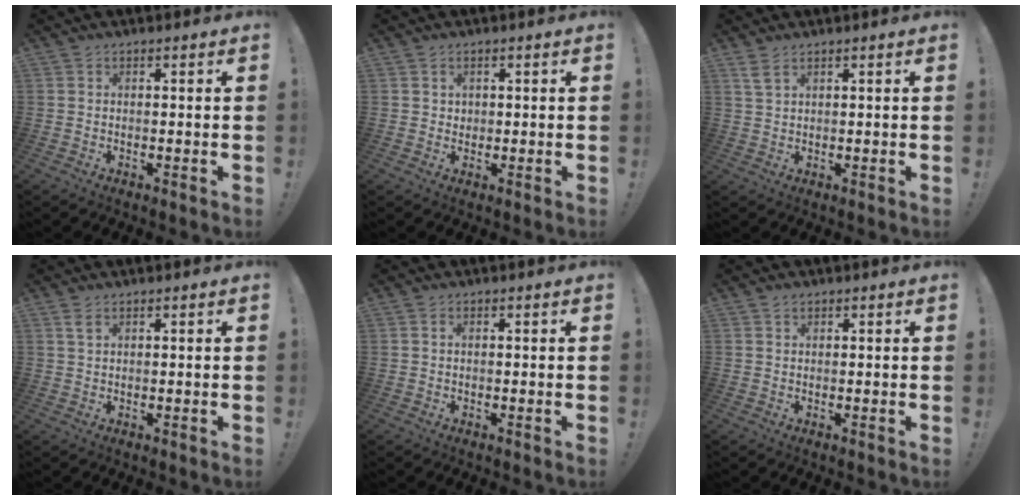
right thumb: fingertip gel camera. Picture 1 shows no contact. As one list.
[{"total": 1.4, "force": [0.6, 1.2, 0.3], "torque": [0.004, -0.005, 0.010]}, {"total": 3.3, "force": [2.1, 1.1, 2.3], "torque": [-0.046, -0.006, 0.037]}, {"total": 2.2, "force": [1.2, 0.8, 1.6], "torque": [-0.032, 0.000, 0.021]}, {"total": 0.0}, {"total": 1.0, "force": [0.8, 0.5, 0.4], "torque": [-0.004, -0.001, 0.014]}]